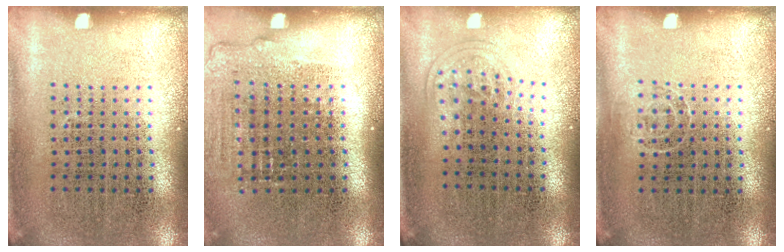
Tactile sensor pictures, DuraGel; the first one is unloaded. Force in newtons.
{"total": 1.0, "press": 1.0, "slide": 0.4}
{"total": 1.0, "press": 0.6, "slide": 0.7}
{"total": 0.6, "press": 0.4, "slide": 0.4}